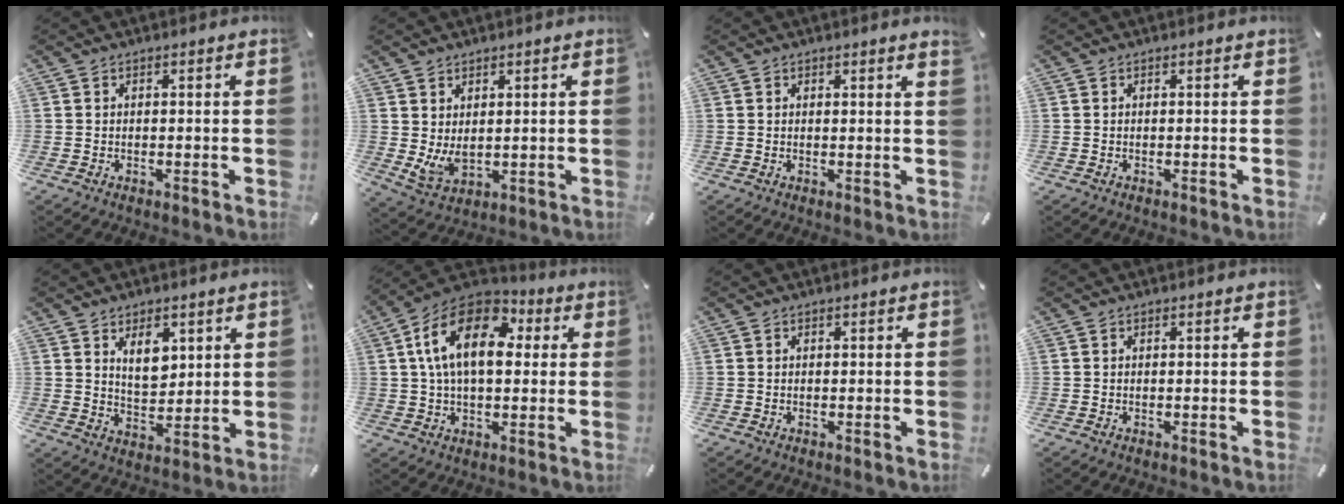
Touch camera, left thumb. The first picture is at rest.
{"total": 5.0, "force": [1.9, 3.7, 2.9], "torque": [-0.069, -0.016, 0.035]}
{"total": 0.6, "force": [0.5, -0.1, 0.1], "torque": [-0.002, -0.002, 0.010]}
{"total": 0.0}
{"total": 7.1, "force": [3.8, 4.4, 4.2], "torque": [-0.066, -0.010, 0.065]}
{"total": 16.2, "force": [4.0, 10.1, 12.0], "torque": [-0.226, 0.001, 0.065]}
{"total": 0.0}
{"total": 0.0}